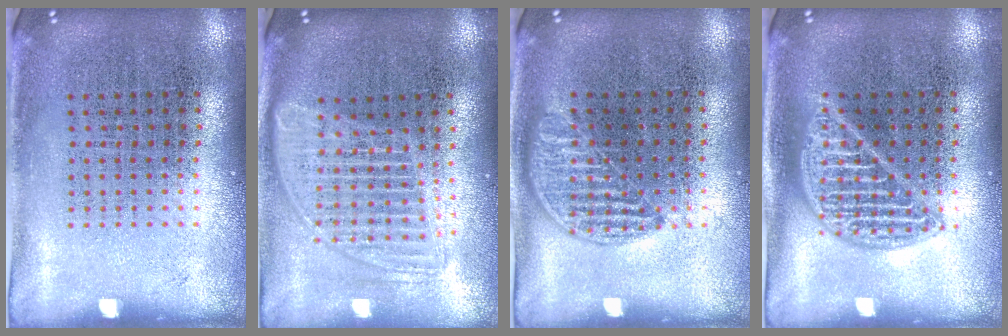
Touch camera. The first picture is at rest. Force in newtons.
{"total": 1.7, "press": 1.4, "slide": 0.9}
{"total": 0.9, "press": 0.8, "slide": 0.4}
{"total": 1.9, "press": 1.9, "slide": 0.3}